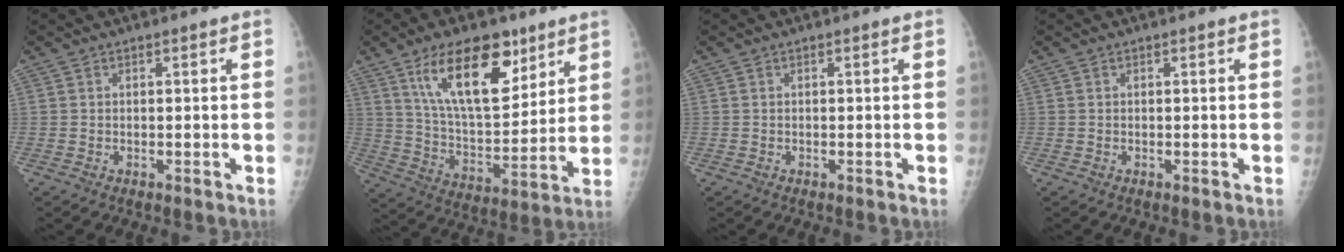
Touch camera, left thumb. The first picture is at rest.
{"total": 18.5, "force": [10.3, 8.5, 12.8], "torque": [-0.168, -0.053, 0.187]}
{"total": 0.0}
{"total": 0.0}